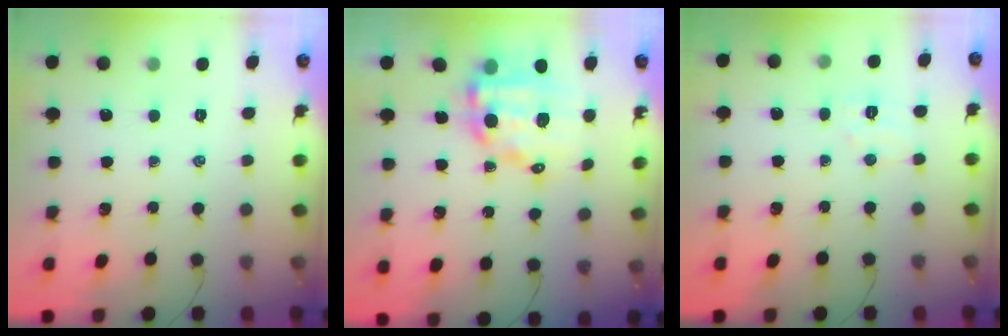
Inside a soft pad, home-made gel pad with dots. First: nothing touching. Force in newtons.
{"total": 12.3, "press": 11.9, "slide": 3.0}
{"total": 5.6, "press": 5.4, "slide": 1.2}